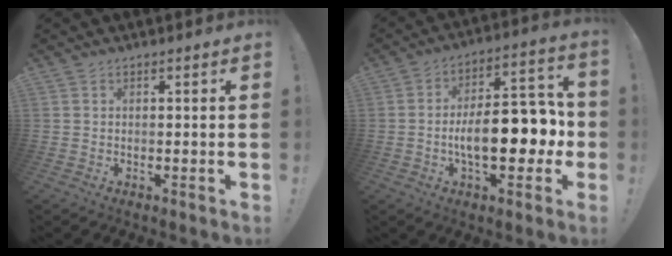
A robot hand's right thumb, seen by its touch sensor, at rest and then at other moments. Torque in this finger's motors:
{"motor_torque": [1.49, 1.38, 1.62, -0.35, 0.37]}